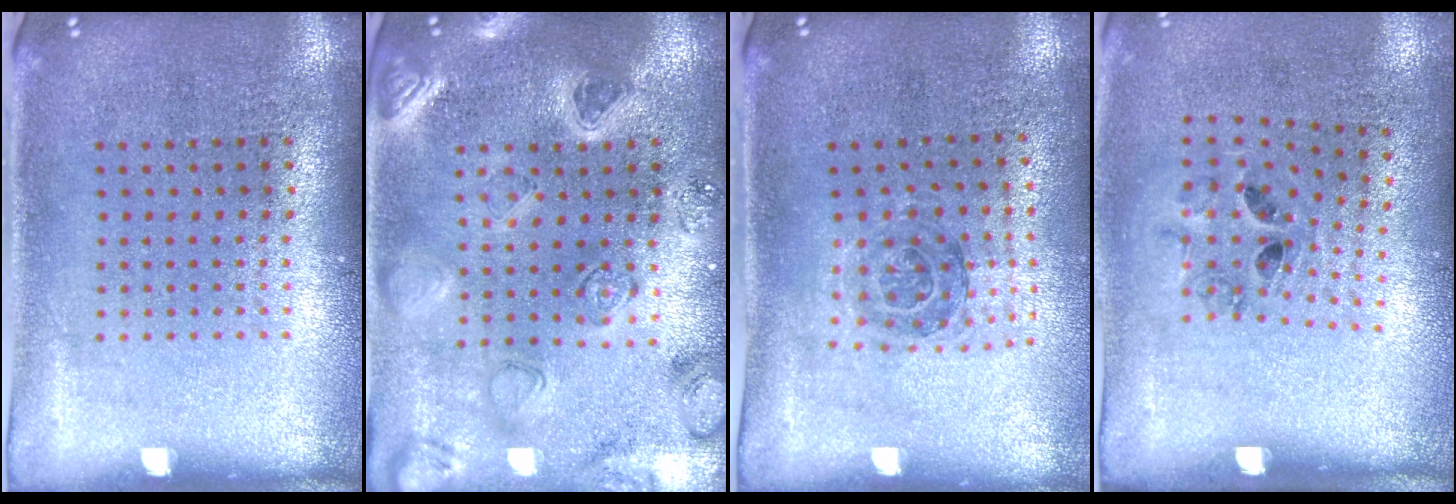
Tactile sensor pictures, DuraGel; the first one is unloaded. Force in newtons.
{"total": 2.2, "press": 2.2, "slide": 0.3}
{"total": 1.1, "press": 1.1, "slide": 0.3}
{"total": 1.4, "press": 0.8, "slide": 1.1}